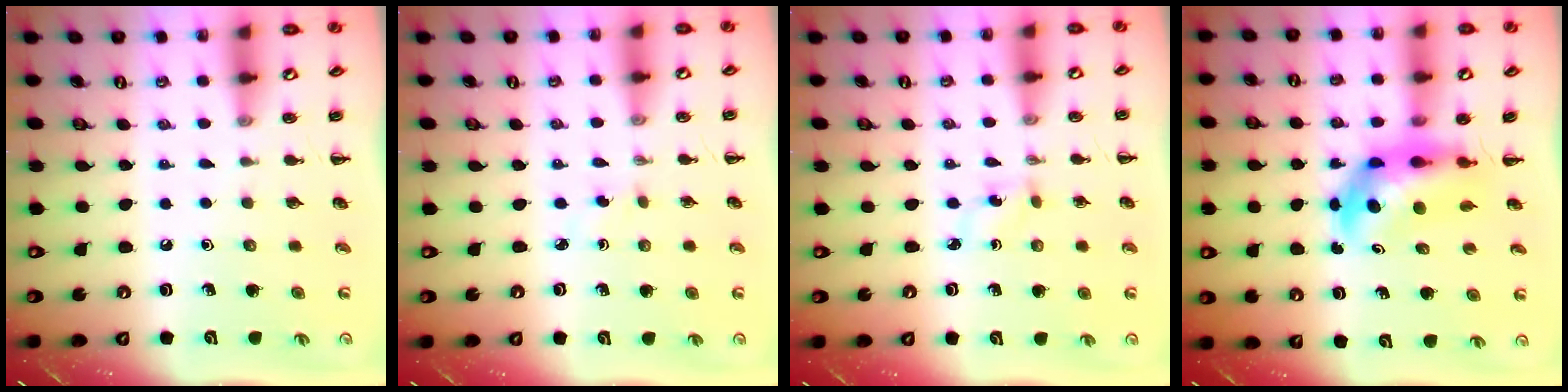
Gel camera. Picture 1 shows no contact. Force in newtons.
{"total": 1.3, "press": 1.2, "slide": 0.6}
{"total": 2.5, "press": 2.4, "slide": 0.8}
{"total": 6.9, "press": 6.6, "slide": 2.0}